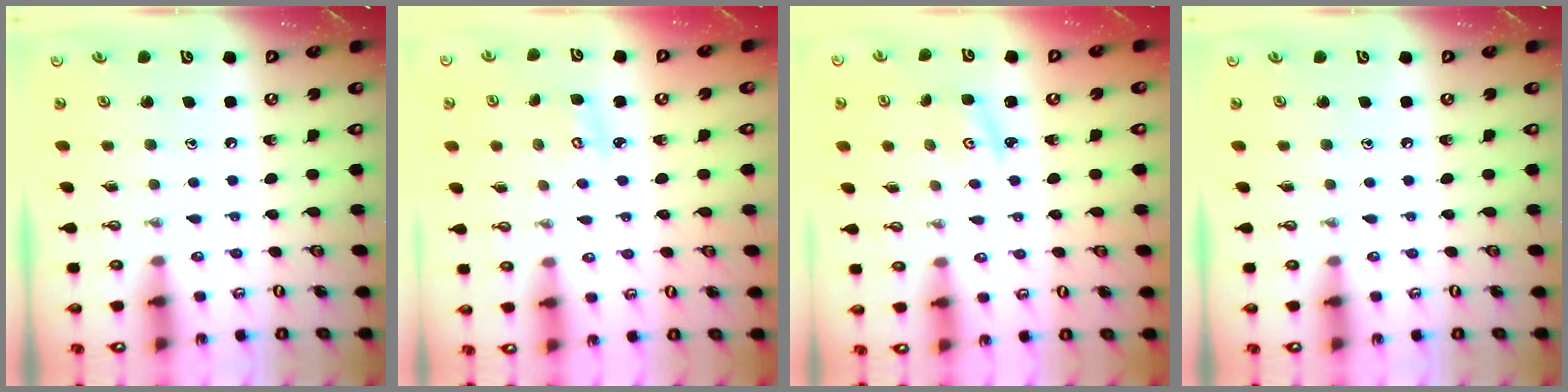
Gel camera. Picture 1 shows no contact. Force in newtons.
{"total": 3.1, "press": 3.1, "slide": 0.2}
{"total": 2.7, "press": 2.7, "slide": 0.4}
{"total": 0.0}